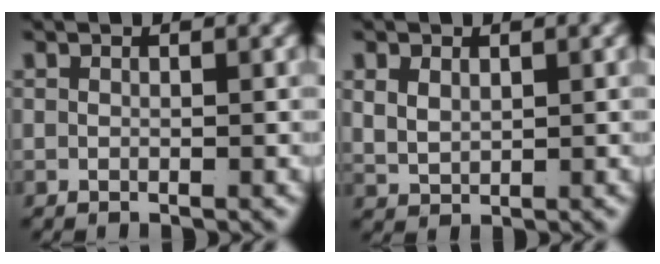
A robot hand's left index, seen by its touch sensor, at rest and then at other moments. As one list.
[{"total": 2.4, "force": [1.0, 1.8, 1.2], "torque": [-0.038, -0.010, 0.031]}]